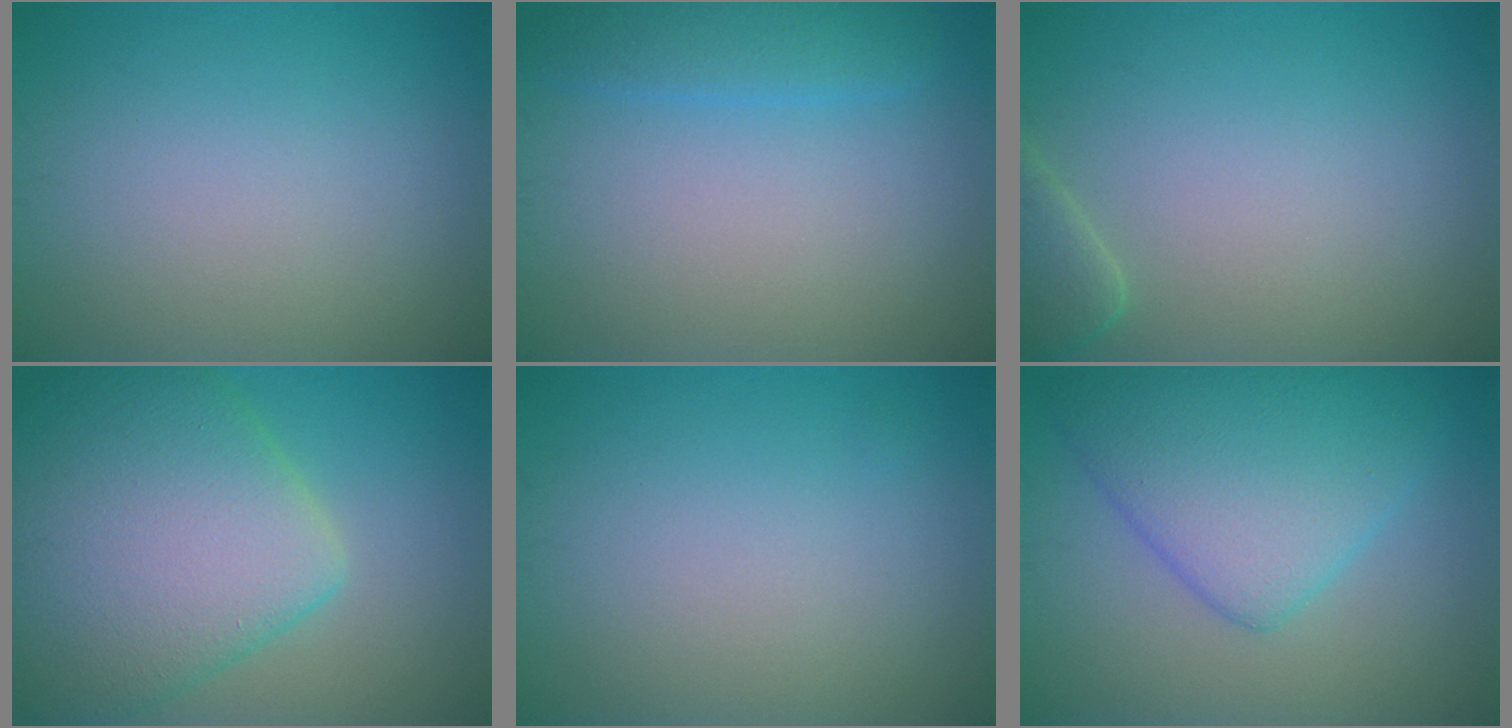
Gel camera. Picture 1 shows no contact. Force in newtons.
{"total": 2.4, "press": 2.4, "slide": 0.2}
{"total": 2.3, "press": 2.3, "slide": 0.3}
{"total": 10.8, "press": 10.8, "slide": 0.6}
{"total": 0.0}
{"total": 7.3, "press": 7.3, "slide": 0.2}